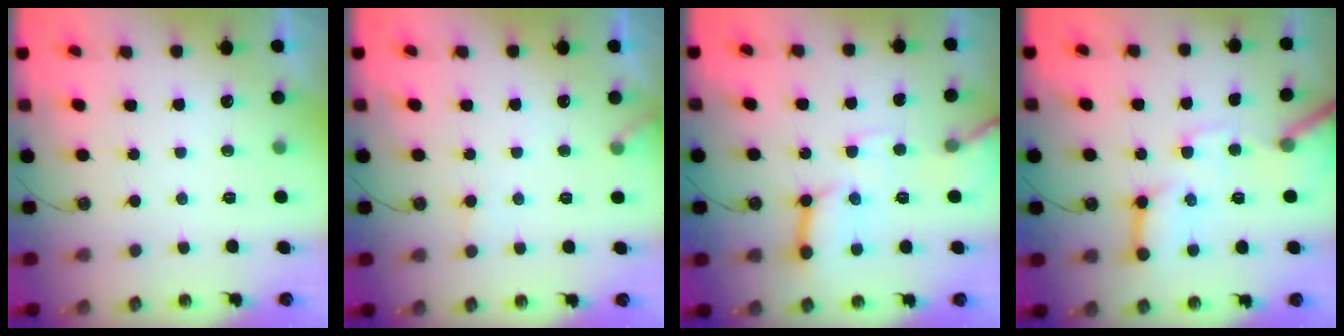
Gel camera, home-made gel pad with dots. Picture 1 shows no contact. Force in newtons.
{"total": 8.1, "press": 8.0, "slide": 0.5}
{"total": 12.2, "press": 12.2, "slide": 1.1}
{"total": 13.9, "press": 13.8, "slide": 1.7}